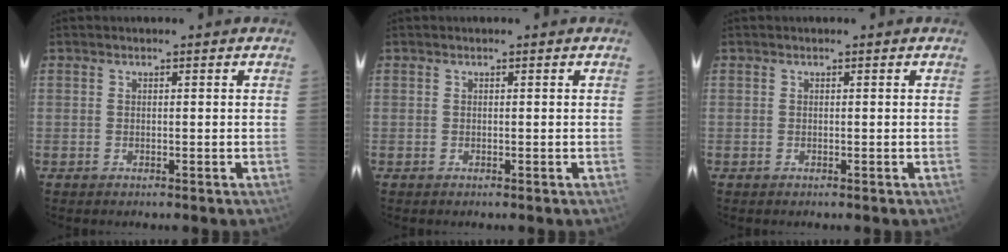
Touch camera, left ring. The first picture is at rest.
{"total": 0.0}
{"total": 0.0}